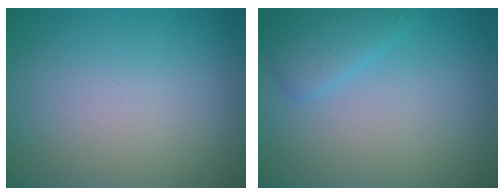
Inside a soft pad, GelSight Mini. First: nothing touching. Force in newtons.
{"total": 2.1, "press": 2.0, "slide": 0.2}